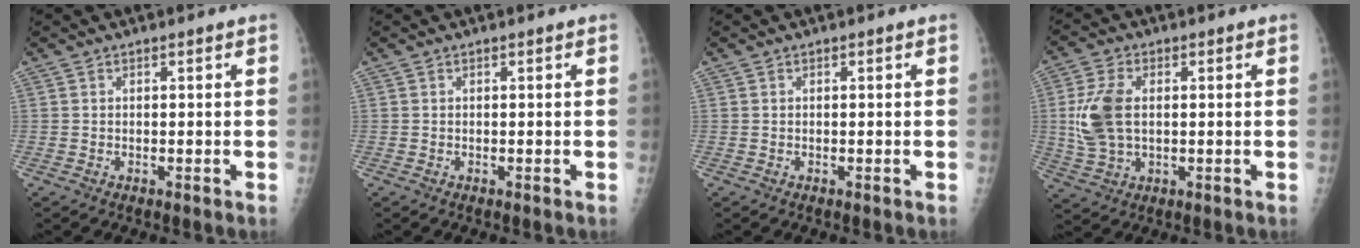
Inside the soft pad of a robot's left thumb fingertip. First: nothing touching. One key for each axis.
{"total": 0.0}
{"total": 0.0}
{"total": 9.1, "fx": 0.6, "fy": 5.7, "fz": 7.1, "tx": -0.154, "ty": 0.002, "tz": 0.018}